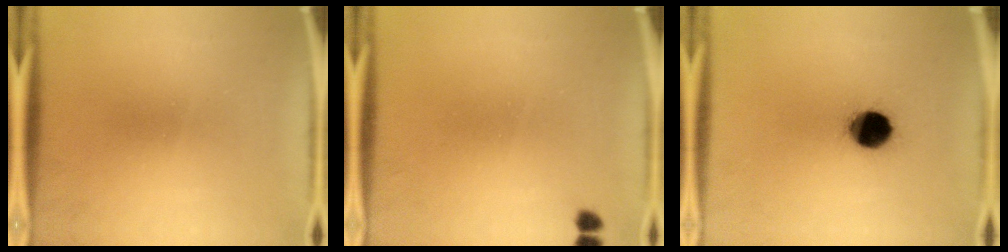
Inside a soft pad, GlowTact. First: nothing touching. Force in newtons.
{"total": 1.0}
{"total": 10.1}